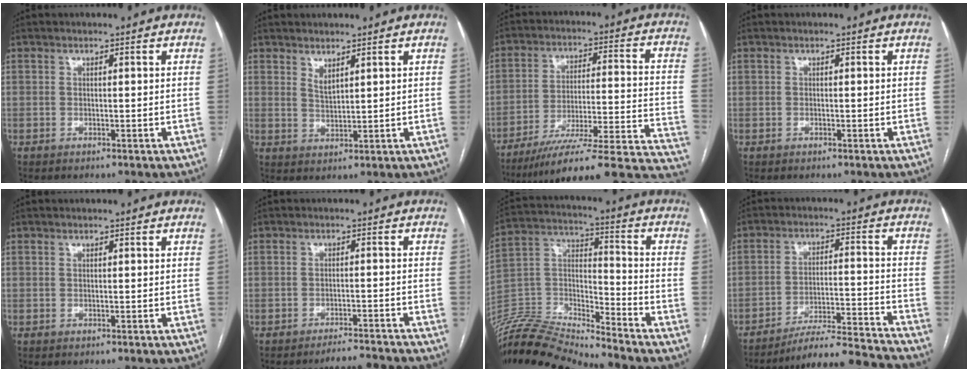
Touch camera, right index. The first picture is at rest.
{"total": 2.1, "force": [1.6, 0.4, 1.3], "torque": [-0.027, -0.011, 0.038]}
{"total": 25.1, "force": [-21.0, 1.9, 13.6], "torque": [-0.110, 0.013, -0.297]}
{"total": 0.0}
{"total": 0.0}
{"total": 5.4, "force": [-5.3, -1.3, 0.1], "torque": [0.002, -0.002, -0.080]}
{"total": 16.8, "force": [-16.4, 0.1, 3.3], "torque": [-0.059, 0.040, -0.308]}
{"total": 14.8, "force": [-14.2, -2.2, 3.5], "torque": [-0.040, 0.003, -0.221]}